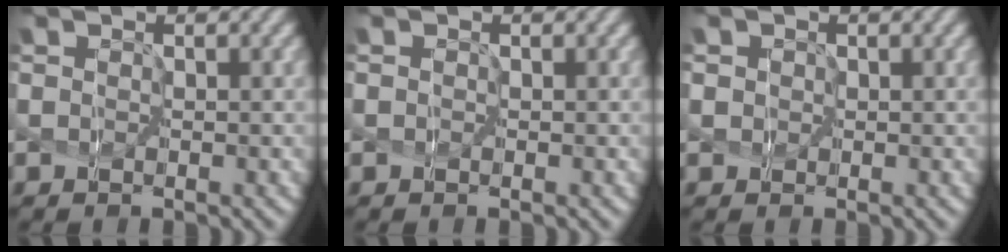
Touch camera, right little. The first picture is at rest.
{"total": 0.0}
{"total": 2.3, "force": [0.8, 2.0, 0.8], "torque": [0.001, 0.022, -0.014]}